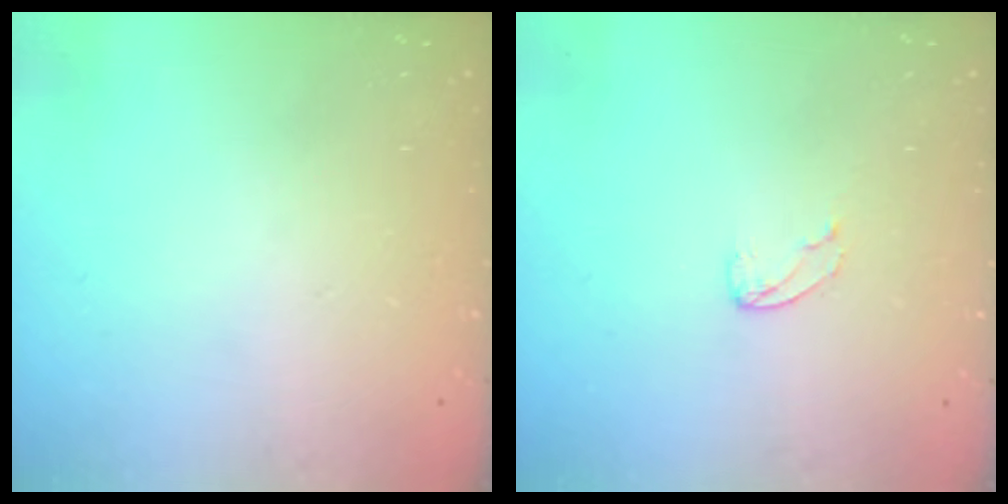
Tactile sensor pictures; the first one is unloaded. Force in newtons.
{"total": 2.5, "press": 2.5, "slide": 0.2}